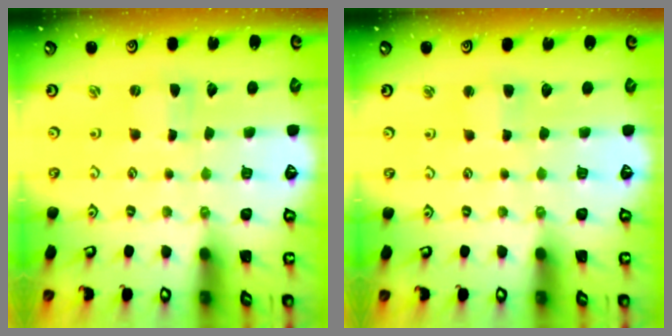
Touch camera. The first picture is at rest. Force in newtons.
{"total": 2.2, "press": 2.2, "slide": 0.2}